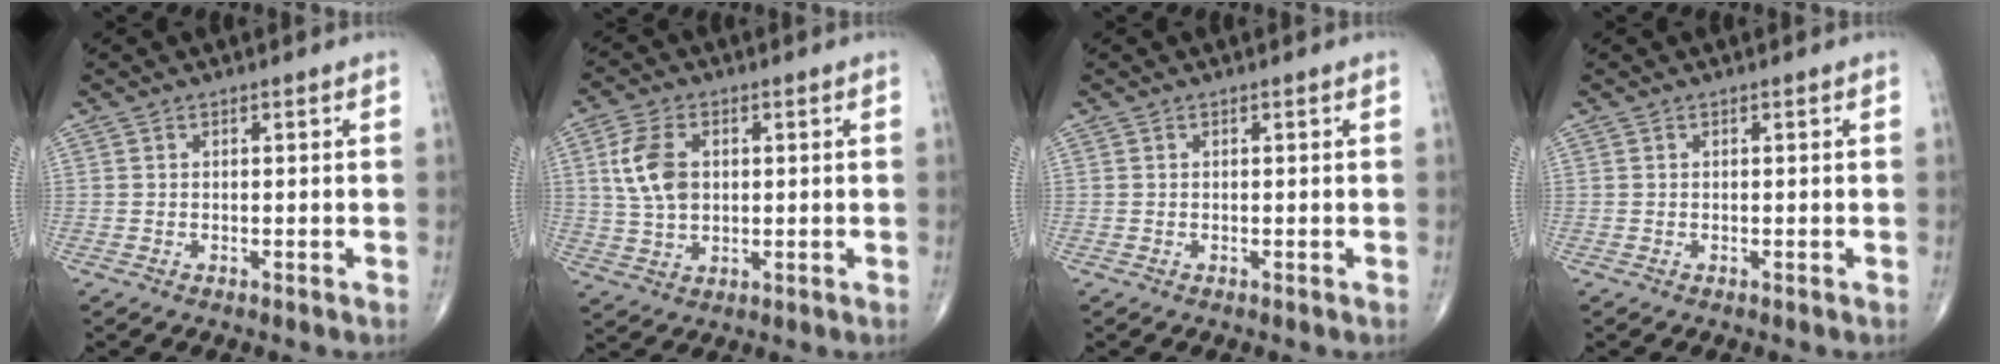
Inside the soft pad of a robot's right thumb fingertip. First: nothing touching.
{"total": 8.6, "force": [1.8, 5.6, 6.3], "torque": [-0.122, 0.001, 0.037]}
{"total": 0.0}
{"total": 0.0}